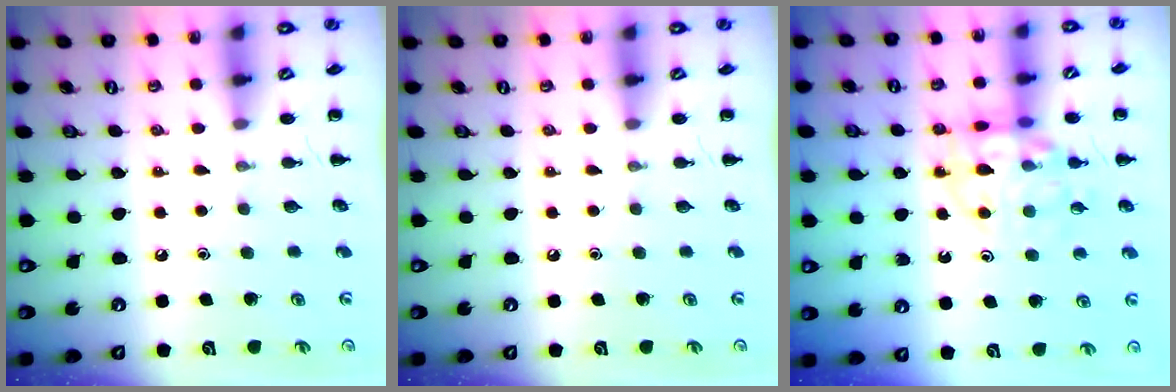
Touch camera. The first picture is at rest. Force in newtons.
{"total": 0.0}
{"total": 13.2, "press": 13.0, "slide": 2.6}